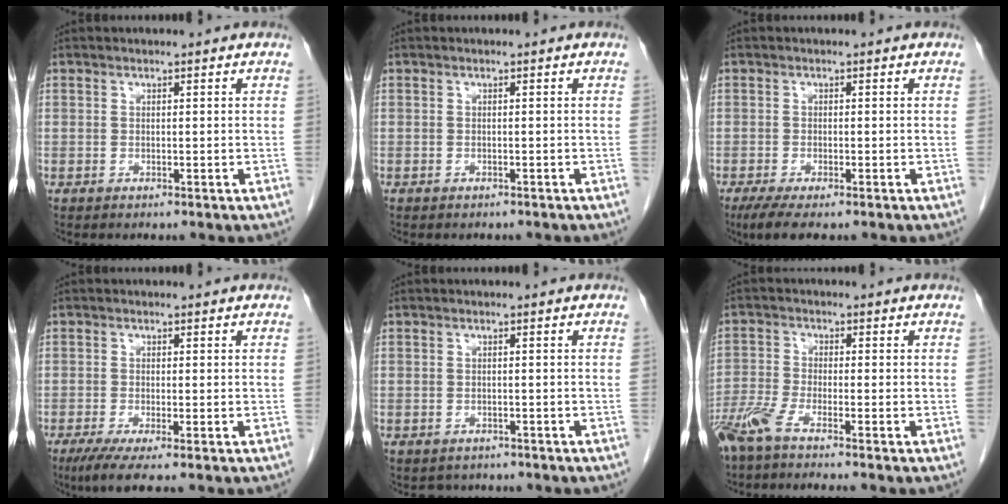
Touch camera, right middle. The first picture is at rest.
{"total": 1.4, "force": [-1.2, 0.6, 0.4], "torque": [-0.015, -0.002, -0.014]}
{"total": 4.4, "force": [-3.0, 1.0, 3.1], "torque": [-0.056, -0.013, -0.048]}
{"total": 3.9, "force": [-2.3, 0.1, 3.1], "torque": [-0.056, -0.014, -0.043]}
{"total": 2.2, "force": [-1.8, 1.2, -0.1], "torque": [-0.004, 0.001, -0.026]}
{"total": 4.7, "force": [-3.7, -0.5, 2.8], "torque": [-0.065, -0.015, -0.082]}